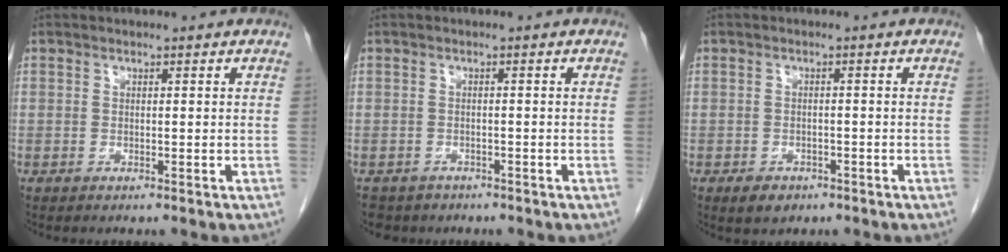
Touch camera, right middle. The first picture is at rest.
{"total": 3.5, "force": [-2.7, 2.2, 0.0], "torque": [-0.002, 0.003, -0.043]}
{"total": 2.8, "force": [-1.7, 1.8, 1.2], "torque": [-0.022, 0.000, -0.017]}